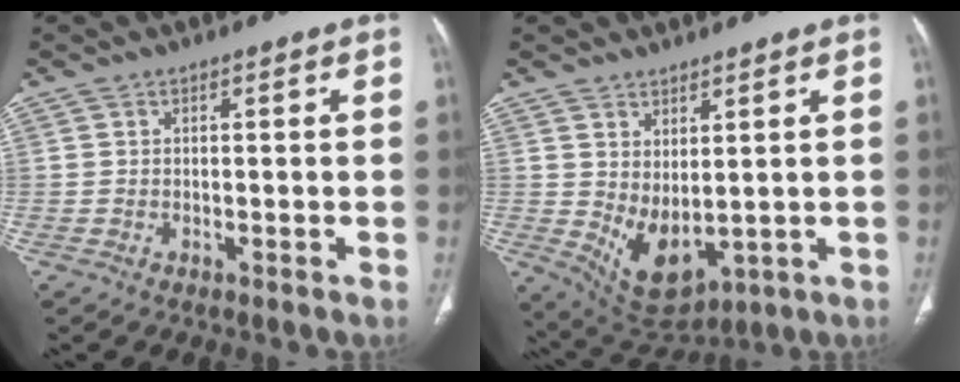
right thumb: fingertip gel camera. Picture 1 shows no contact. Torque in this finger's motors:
{"motor_torque": [-0.38, 0.73, 0.54, 0.46, 0.26]}